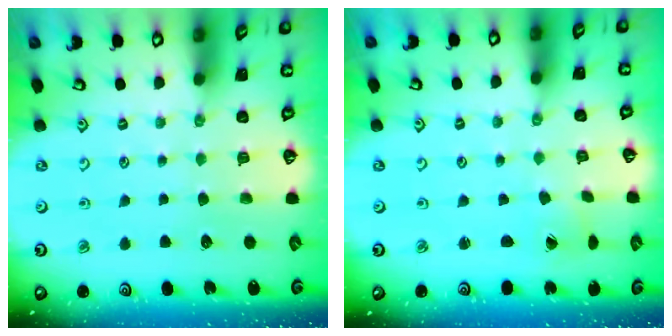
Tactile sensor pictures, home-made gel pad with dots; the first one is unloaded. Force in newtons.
{"total": 0.5, "press": 0.5, "slide": 0.1}